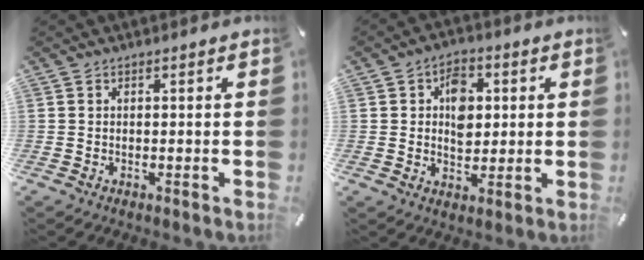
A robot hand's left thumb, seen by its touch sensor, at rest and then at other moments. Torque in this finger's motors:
{"motor_torque": [1.22, 1.62, 0.53, -0.47, 0.29]}